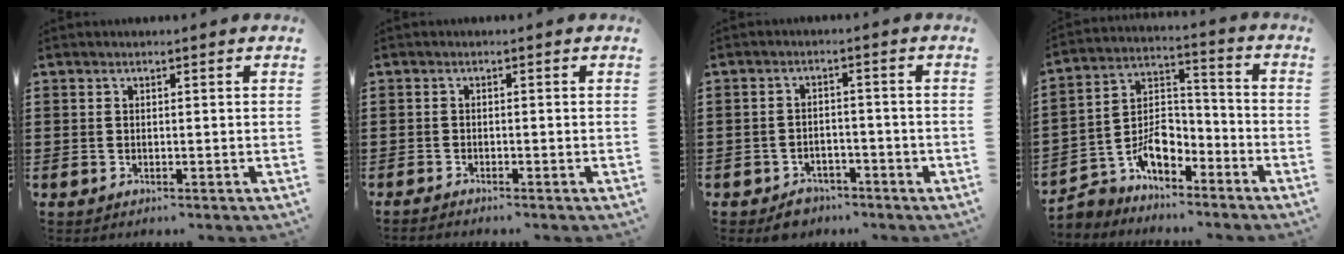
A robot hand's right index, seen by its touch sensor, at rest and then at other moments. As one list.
[{"total": 1.0, "force": [-1.0, 0.0, -0.1], "torque": [-0.001, 0.003, -0.021]}, {"total": 2.9, "force": [-2.4, 1.5, 0.2], "torque": [-0.008, 0.007, -0.049]}, {"total": 7.3, "force": [-4.7, 4.4, 3.5], "torque": [-0.076, 0.011, -0.089]}]